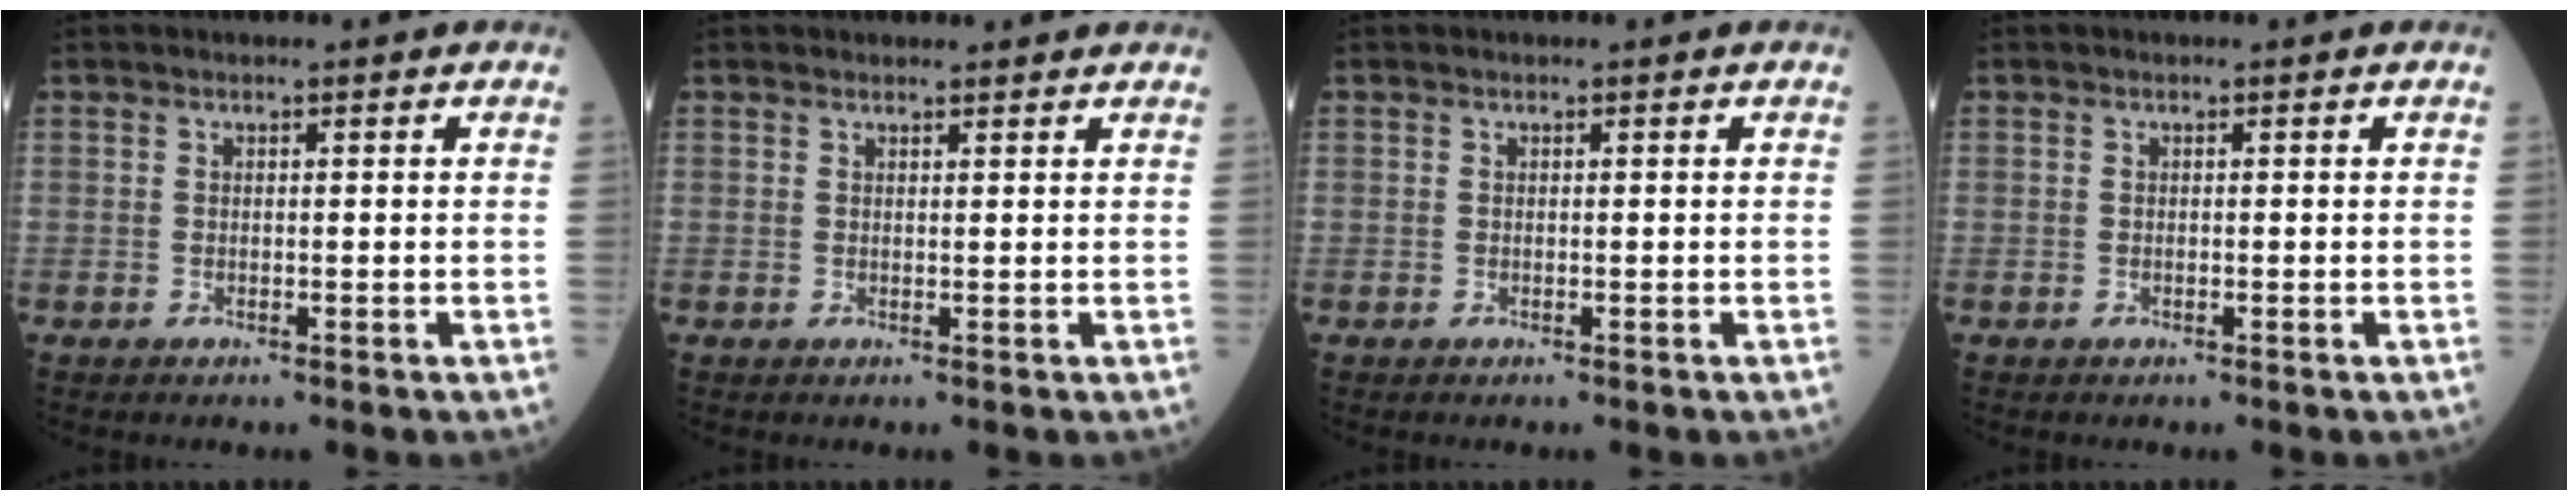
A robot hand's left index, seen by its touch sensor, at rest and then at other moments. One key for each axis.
{"total": 2.6, "fx": 2.6, "fy": 0.5, "fz": 0.3, "tx": -0.009, "ty": 0.008, "tz": 0.029}
{"total": 0.0}
{"total": 0.0}